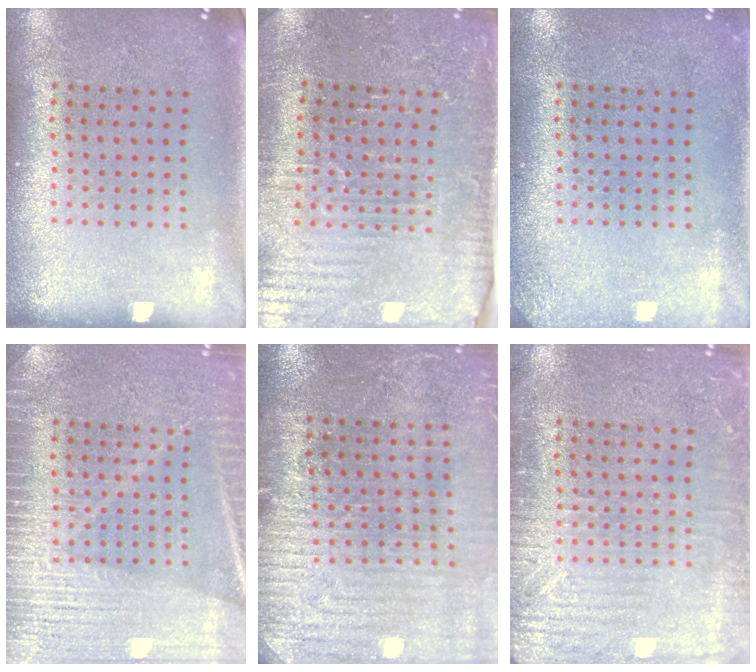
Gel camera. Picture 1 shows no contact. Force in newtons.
{"total": 3.4, "press": 3.4, "slide": 0.2}
{"total": 1.4, "press": 1.4, "slide": 0.1}
{"total": 5.4, "press": 5.3, "slide": 0.9}
{"total": 3.2, "press": 3.2, "slide": 0.1}
{"total": 3.9, "press": 3.8, "slide": 0.4}